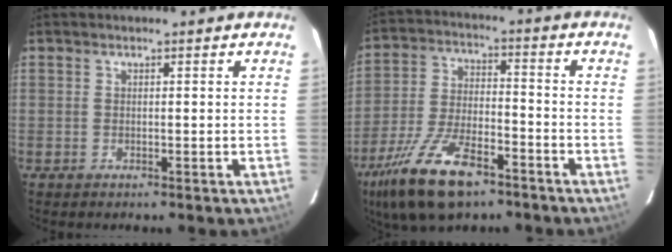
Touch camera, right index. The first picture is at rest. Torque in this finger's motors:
{"motor_torque": [1.14, -1.00, 0.89, 0.20]}